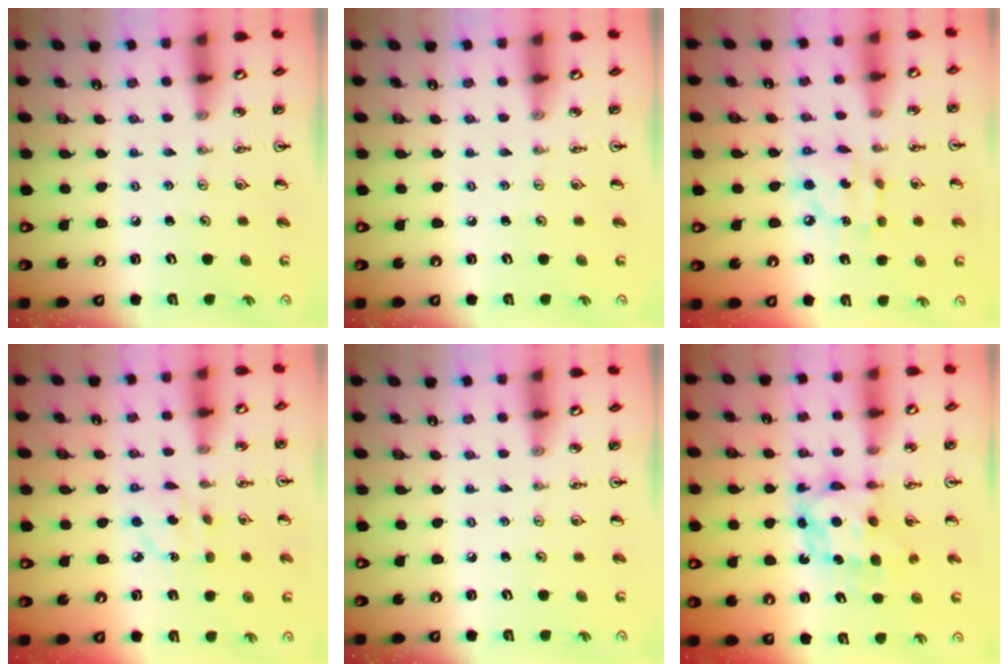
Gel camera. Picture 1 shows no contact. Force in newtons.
{"total": 0.0}
{"total": 8.8, "press": 8.8, "slide": 0.5}
{"total": 4.4, "press": 4.4, "slide": 0.3}
{"total": 0.0}
{"total": 6.5, "press": 6.4, "slide": 0.7}